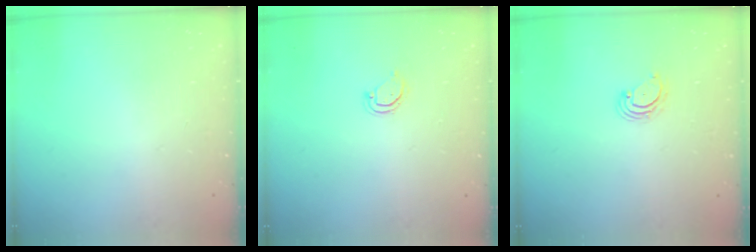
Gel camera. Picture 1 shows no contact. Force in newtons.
{"total": 3.1, "press": 3.1, "slide": 0.4}
{"total": 3.2, "press": 3.1, "slide": 0.4}